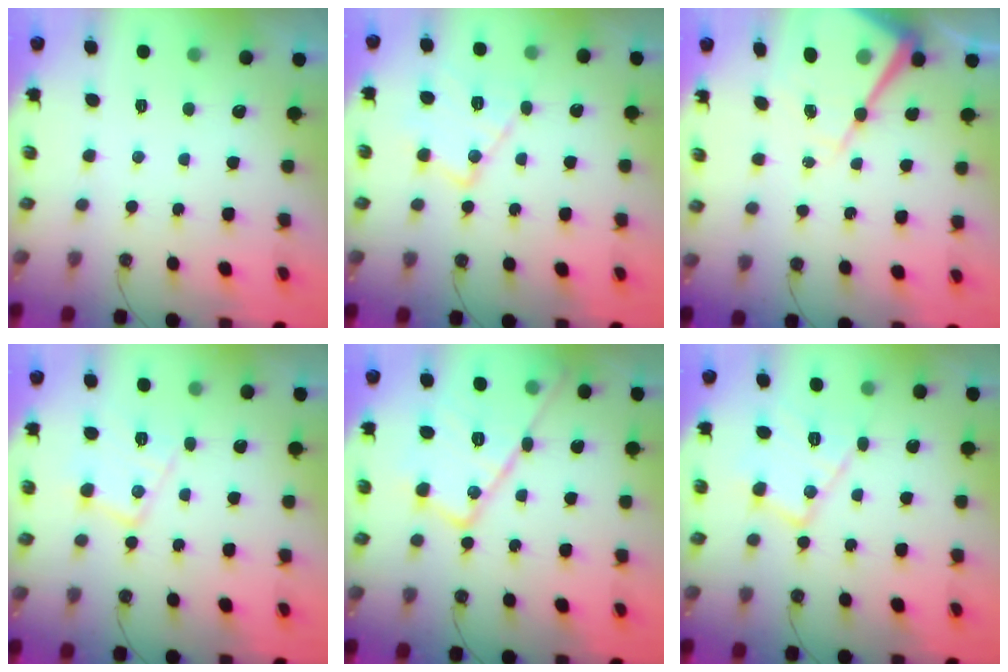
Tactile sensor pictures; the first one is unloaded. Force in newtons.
{"total": 14.6, "press": 14.6, "slide": 0.6}
{"total": 15.1, "press": 15.0, "slide": 1.1}
{"total": 12.9, "press": 12.9, "slide": 0.4}
{"total": 20.3, "press": 20.3, "slide": 1.7}
{"total": 14.1, "press": 14.1, "slide": 0.7}